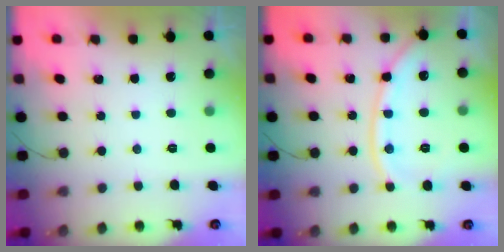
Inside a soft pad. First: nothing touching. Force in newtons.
{"total": 12.7, "press": 12.6, "slide": 1.7}